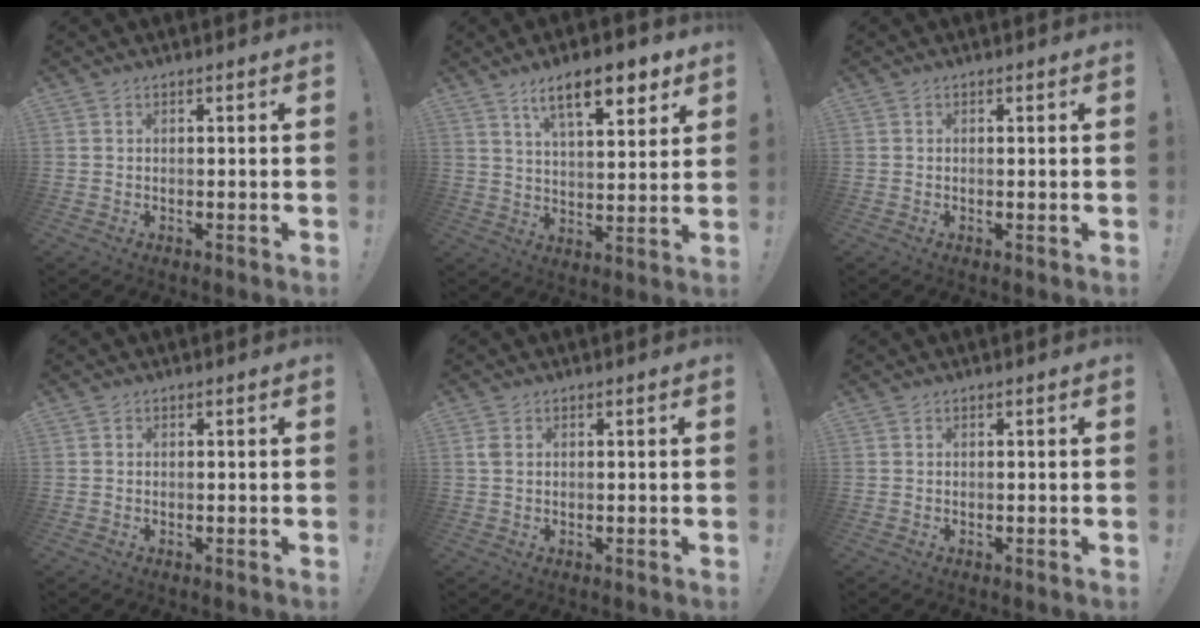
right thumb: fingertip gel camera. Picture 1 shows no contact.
{"total": 13.7, "force": [7.9, 4.5, 10.2], "torque": [-0.152, -0.031, 0.127]}
{"total": 0.6, "force": [0.2, -0.2, 0.5], "torque": [0.001, -0.005, 0.001]}
{"total": 0.0}
{"total": 1.8, "force": [0.6, 1.1, 1.3], "torque": [-0.026, 0.004, 0.010]}
{"total": 0.0}